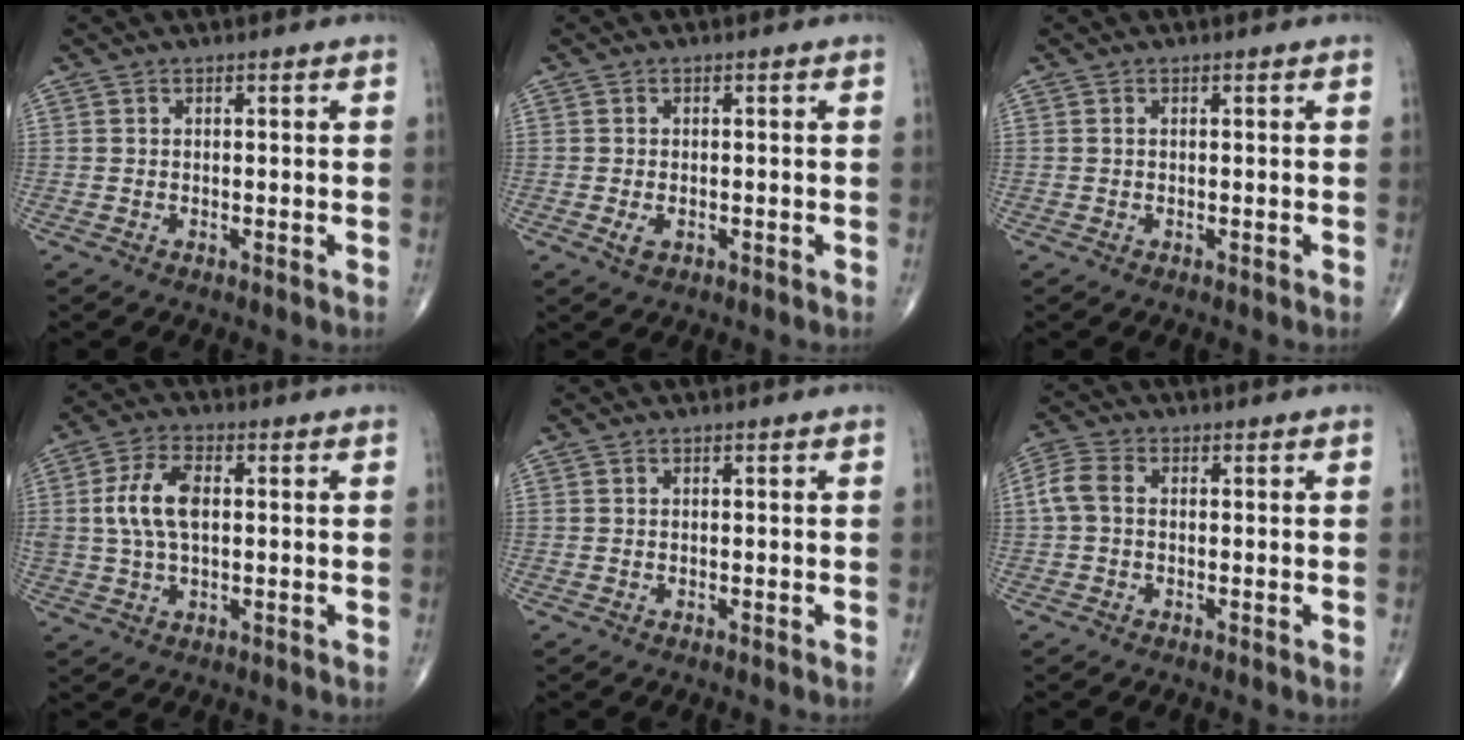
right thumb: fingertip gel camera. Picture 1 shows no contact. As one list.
[{"total": 2.0, "force": [-0.6, 1.2, 1.5], "torque": [-0.030, -0.001, -0.008]}, {"total": 0.0}, {"total": 8.4, "force": [1.0, 4.5, 7.1], "torque": [-0.148, 0.008, 0.020]}, {"total": 0.0}, {"total": 4.3, "force": [0.0, 2.8, 3.3], "torque": [-0.082, 0.012, -0.008]}]